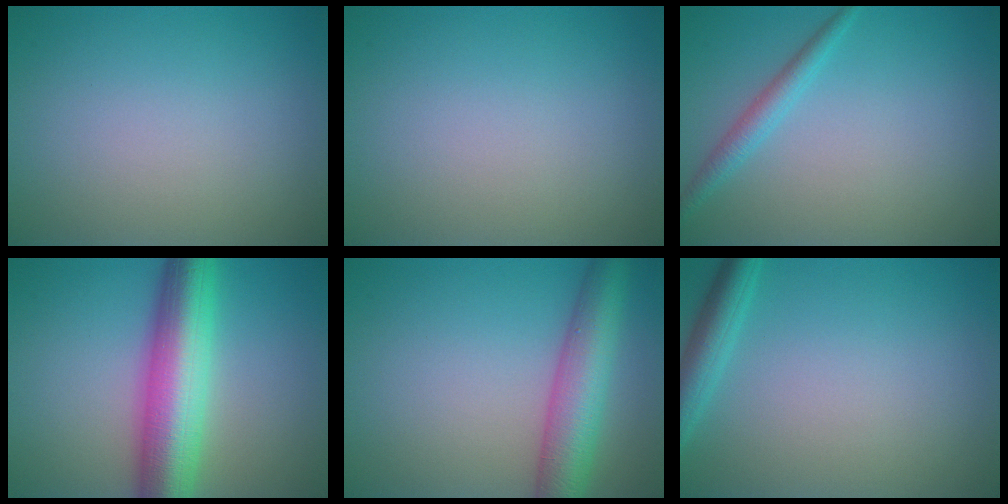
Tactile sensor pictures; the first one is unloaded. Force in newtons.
{"total": 0.0}
{"total": 1.9, "press": 1.9, "slide": 0.1}
{"total": 9.4, "press": 9.4, "slide": 0.4}
{"total": 6.6, "press": 6.6, "slide": 0.3}
{"total": 3.0, "press": 2.9, "slide": 0.2}